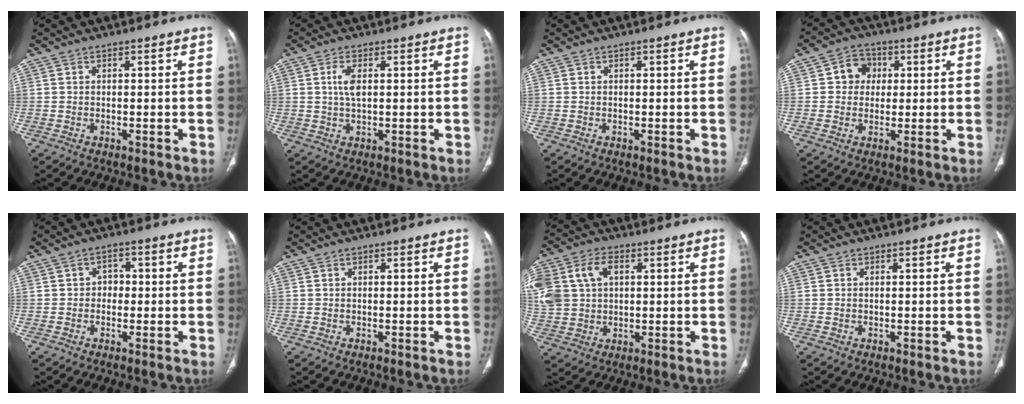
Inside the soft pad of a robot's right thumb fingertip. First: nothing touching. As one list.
[{"total": 3.4, "force": [0.7, 1.4, 3.0], "torque": [-0.066, 0.000, 0.014]}, {"total": 0.0}, {"total": 5.8, "force": [1.0, 5.1, 2.4], "torque": [-0.006, 0.006, 0.010]}, {"total": 2.6, "force": [-0.2, 2.2, 1.4], "torque": [-0.003, 0.010, -0.010]}, {"total": 0.0}, {"total": 17.4, "force": [4.3, 12.9, 10.8], "torque": [-0.274, 0.033, 0.090]}, {"total": 0.0}]